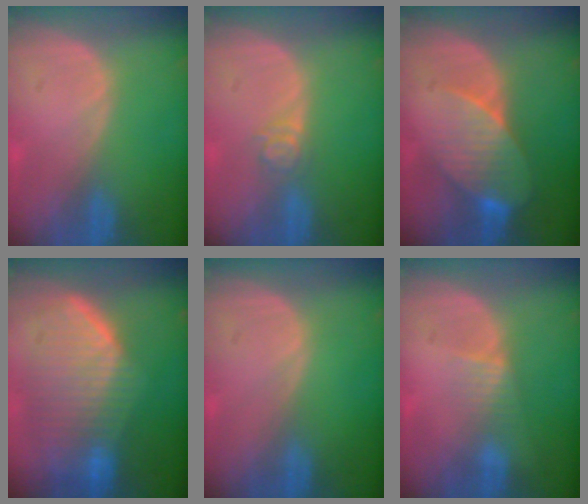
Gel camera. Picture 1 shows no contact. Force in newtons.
{"total": 3.0, "press": 2.5, "slide": 1.7}
{"total": 8.2, "press": 7.4, "slide": 3.7}
{"total": 10.1, "press": 9.0, "slide": 4.6}
{"total": 0.0}
{"total": 2.6, "press": 2.4, "slide": 0.9}